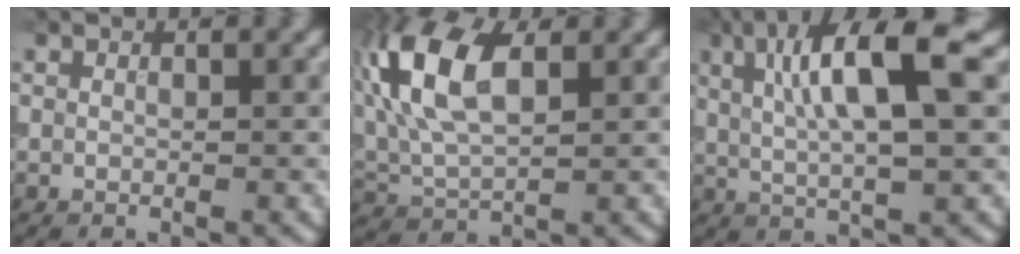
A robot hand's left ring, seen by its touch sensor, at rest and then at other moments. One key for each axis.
{"total": 10.2, "fx": 2.8, "fy": 5.2, "fz": 8.3, "tx": -0.195, "ty": 0.021, "tz": 0.044}
{"total": 9.5, "fx": 2.7, "fy": 2.2, "fz": 8.9, "tx": -0.145, "ty": 0.009, "tz": 0.043}